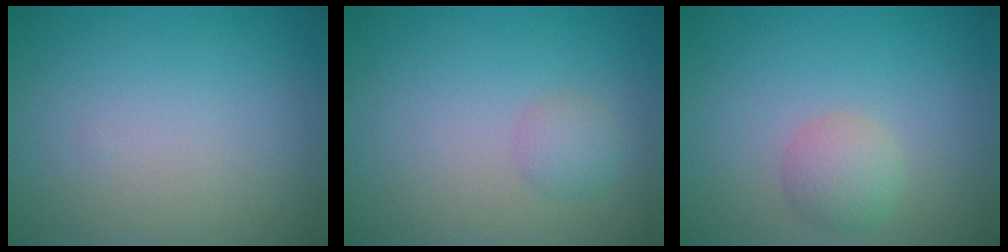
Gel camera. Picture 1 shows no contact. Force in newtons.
{"total": 1.5, "press": 1.5, "slide": 0.0}
{"total": 2.3, "press": 2.3, "slide": 0.2}